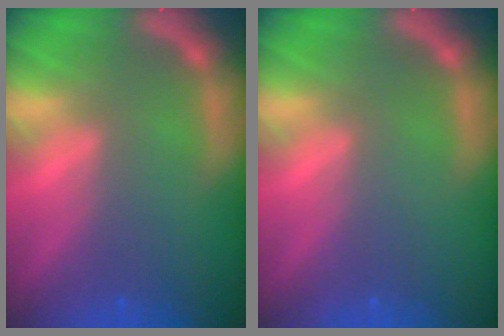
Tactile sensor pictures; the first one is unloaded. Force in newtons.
{"total": 0.0}